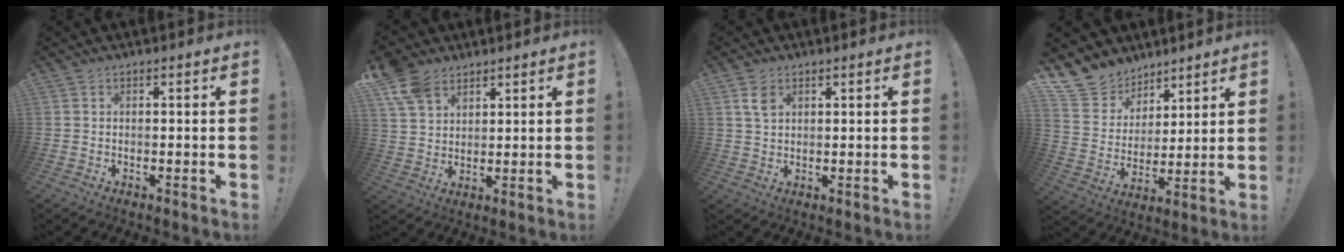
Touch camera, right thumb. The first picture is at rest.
{"total": 9.2, "force": [6.1, 5.7, 3.7], "torque": [-0.071, -0.028, 0.122]}
{"total": 3.9, "force": [1.8, 2.4, 2.6], "torque": [-0.035, -0.005, 0.031]}
{"total": 11.9, "force": [8.9, 7.7, 1.7], "torque": [-0.048, -0.070, 0.176]}